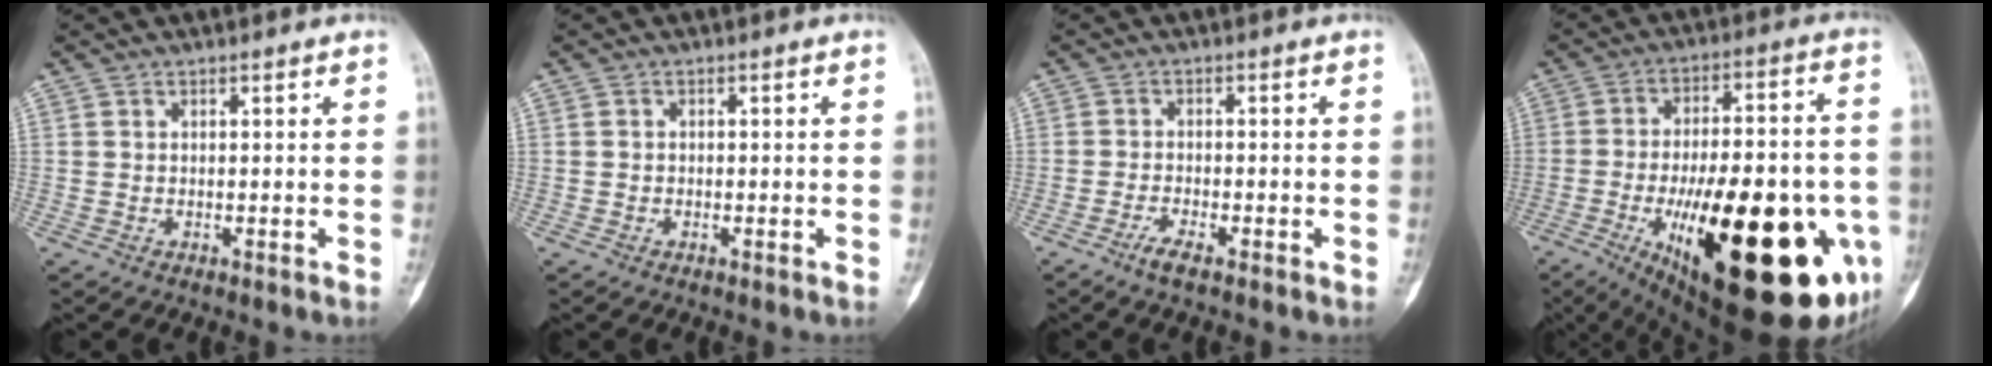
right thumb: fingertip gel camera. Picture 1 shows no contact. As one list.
[{"total": 0.6, "force": [-0.3, 0.6, 0.1], "torque": [0.006, 0.004, -0.009]}, {"total": 2.8, "force": [-2.0, 0.6, 1.9], "torque": [-0.048, 0.005, -0.042]}, {"total": 35.2, "force": [-11.0, 12.6, 30.9], "torque": [-0.407, 0.000, -0.143]}]